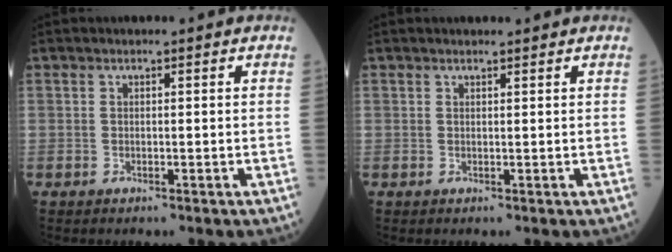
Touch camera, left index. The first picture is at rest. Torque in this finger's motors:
{"motor_torque": [-0.07, 0.02, -0.34, 0.00]}